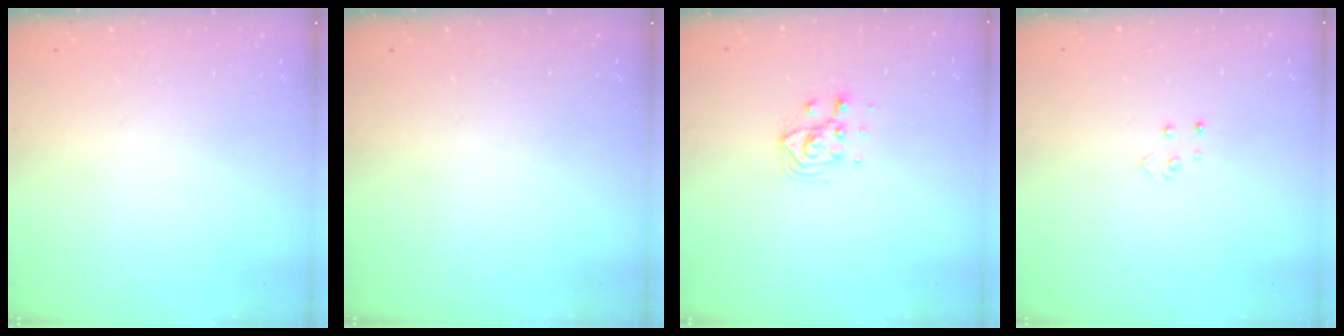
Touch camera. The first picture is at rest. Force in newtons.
{"total": 0.0}
{"total": 6.4, "press": 6.4, "slide": 0.4}
{"total": 3.8, "press": 3.8, "slide": 0.4}